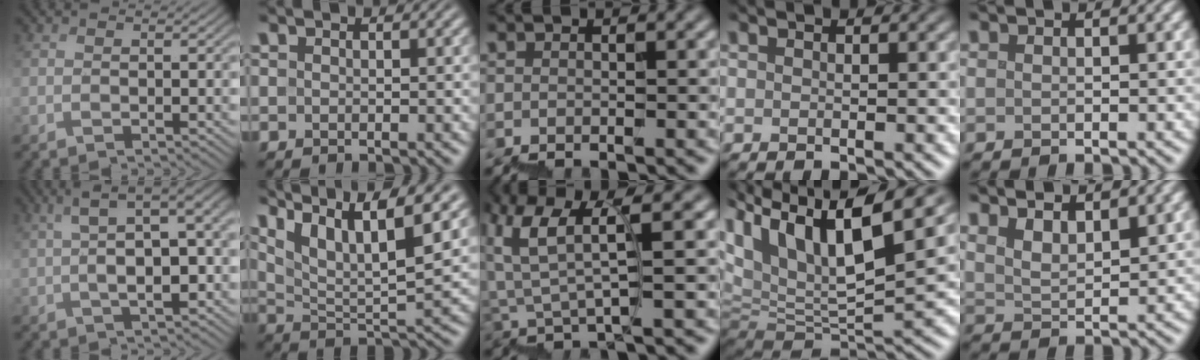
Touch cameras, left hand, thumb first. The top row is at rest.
{"thumb": {"total": 9.8, "force": [1.1, 4.1, 8.8], "torque": [-0.166, 0.007, 0.018]}, "index": {"total": 11.6, "force": [7.5, 3.0, 8.3], "torque": [-0.154, 0.015, 0.106]}, "middle": {"total": 4.1, "force": [2.6, 0.1, 3.2], "torque": [-0.075, 0.010, 0.045]}, "ring": {"total": 12.7, "force": [5.9, 5.1, 10.0], "torque": [-0.188, 0.009, 0.112]}, "little": {"total": 3.8, "force": [2.8, 1.3, 2.1], "torque": [-0.042, 0.007, 0.049]}}